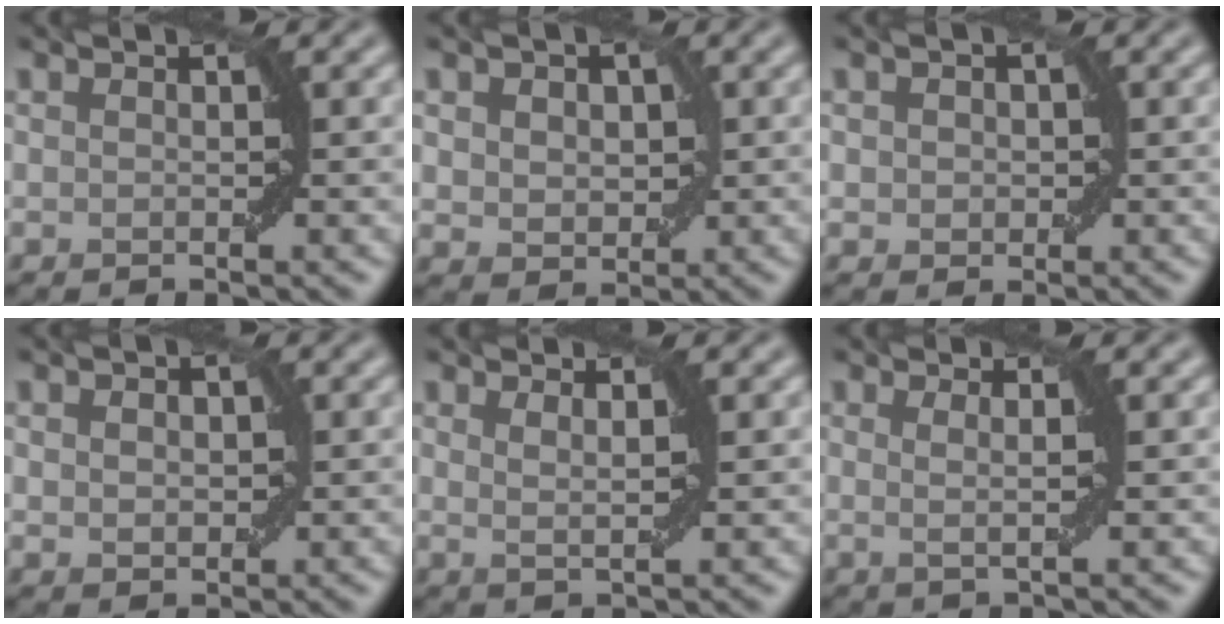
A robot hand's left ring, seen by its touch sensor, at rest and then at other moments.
{"total": 3.3, "force": [0.7, 2.6, 2.0], "torque": [-0.031, 0.008, 0.005]}
{"total": 1.4, "force": [0.1, 1.3, 0.6], "torque": [-0.005, 0.001, 0.000]}
{"total": 1.9, "force": [0.4, 1.4, 1.2], "torque": [-0.019, 0.001, 0.008]}
{"total": 1.7, "force": [1.0, 0.4, 1.3], "torque": [-0.017, -0.004, 0.015]}
{"total": 1.9, "force": [0.5, 0.5, 1.7], "torque": [-0.025, -0.004, 0.001]}